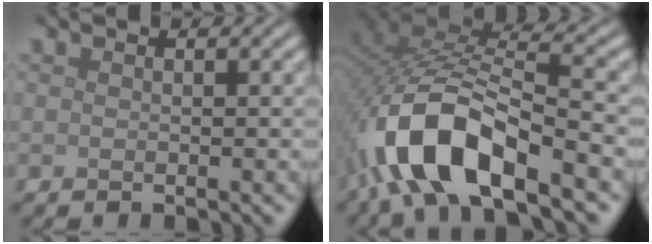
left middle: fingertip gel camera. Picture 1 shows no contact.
{"total": 11.3, "force": [-5.5, 4.8, 8.7], "torque": [-0.182, 0.001, -0.102]}